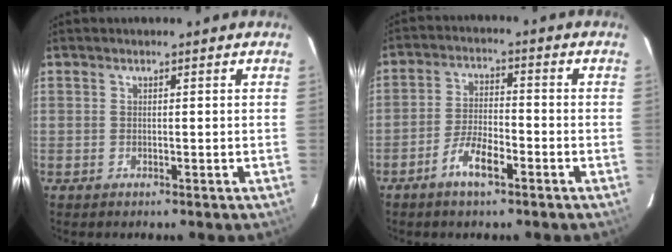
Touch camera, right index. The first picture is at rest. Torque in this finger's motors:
{"motor_torque": [0.16, -0.20, 0.12, 0.03]}